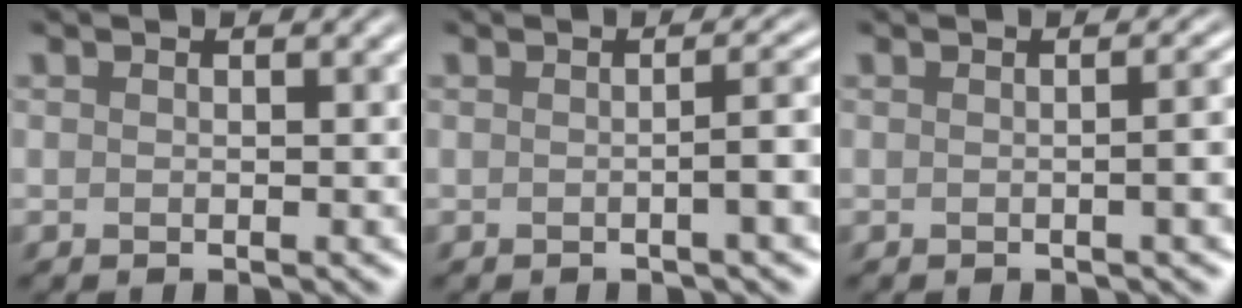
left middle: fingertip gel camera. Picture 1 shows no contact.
{"total": 3.5, "force": [-0.3, 0.9, 3.4], "torque": [-0.033, 0.012, -0.010]}
{"total": 4.0, "force": [-0.2, 1.6, 3.7], "torque": [-0.015, 0.016, -0.005]}